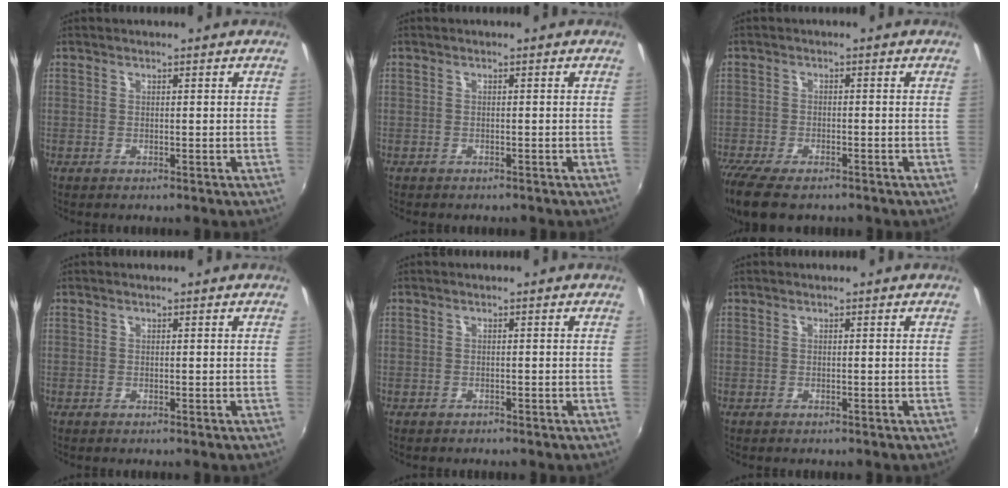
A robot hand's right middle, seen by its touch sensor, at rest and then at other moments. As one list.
[{"total": 1.1, "force": [-1.0, 0.4, 0.3], "torque": [-0.010, -0.004, -0.014]}, {"total": 10.5, "force": [-8.2, 3.4, 5.6], "torque": [-0.141, -0.045, -0.148]}, {"total": 0.0}, {"total": 0.5, "force": [-0.5, 0.0, 0.0], "torque": [-0.001, -0.001, -0.009]}, {"total": 0.0}]